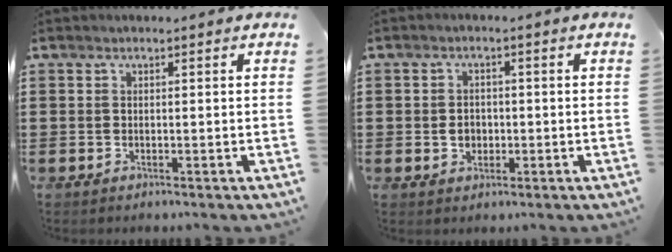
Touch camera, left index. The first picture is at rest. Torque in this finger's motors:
{"motor_torque": [0.48, 0.20, 0.22, 0.02]}